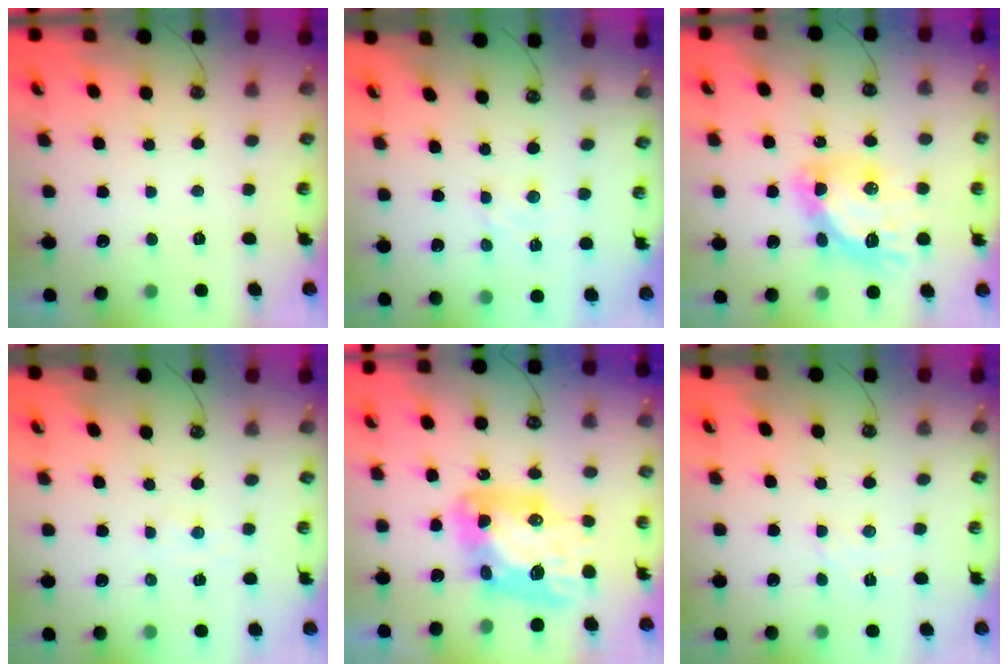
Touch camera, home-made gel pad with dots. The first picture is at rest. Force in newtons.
{"total": 3.1, "press": 3.1, "slide": 0.5}
{"total": 14.3, "press": 14.2, "slide": 1.7}
{"total": 1.4, "press": 1.4, "slide": 0.4}
{"total": 14.9, "press": 14.8, "slide": 1.5}
{"total": 5.7, "press": 5.7, "slide": 0.7}